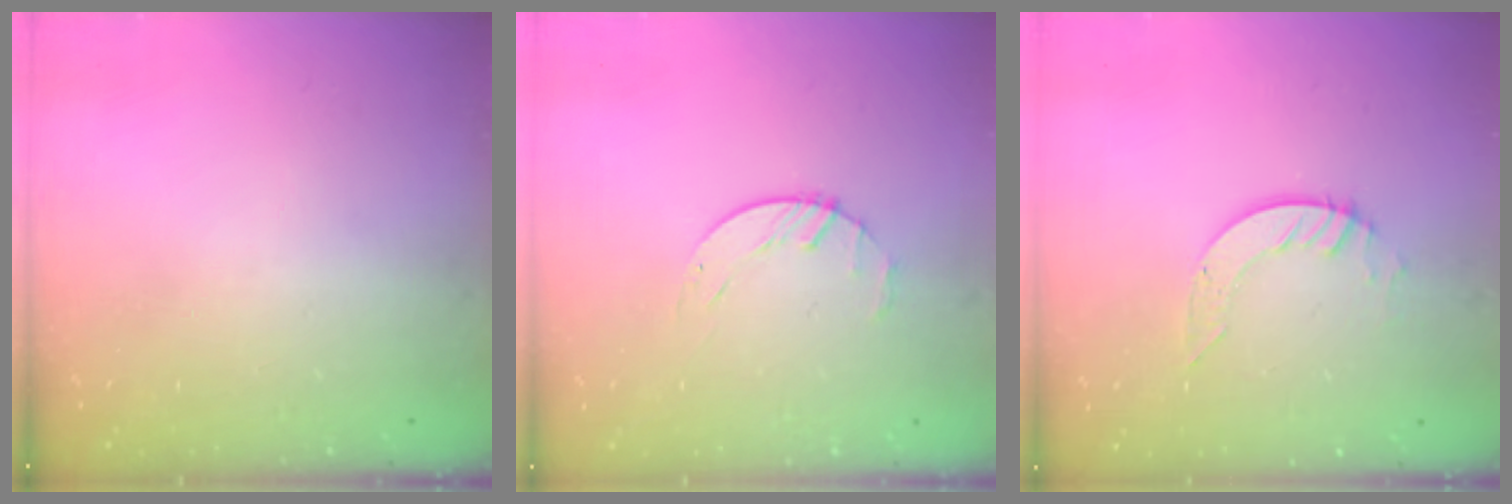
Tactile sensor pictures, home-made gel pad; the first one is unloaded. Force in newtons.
{"total": 1.6, "press": 1.6, "slide": 0.3}
{"total": 4.0, "press": 4.0, "slide": 0.2}